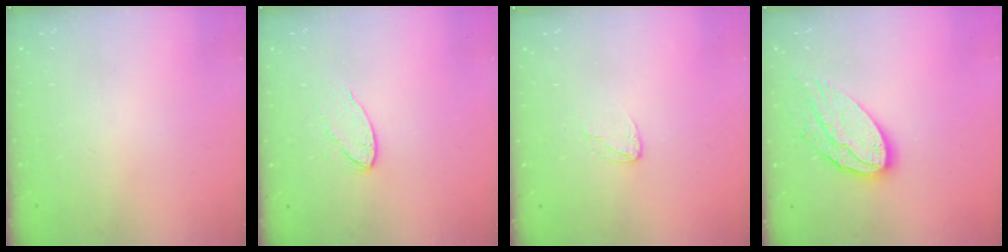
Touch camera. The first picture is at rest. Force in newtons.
{"total": 7.3, "press": 7.3, "slide": 0.2}
{"total": 4.1, "press": 4.1, "slide": 0.3}
{"total": 15.6, "press": 15.6, "slide": 1.2}